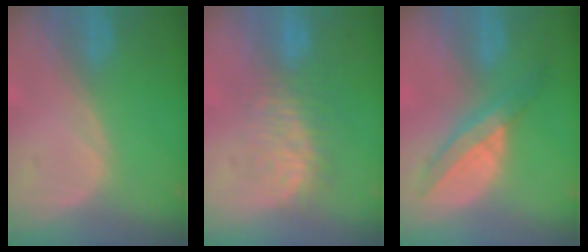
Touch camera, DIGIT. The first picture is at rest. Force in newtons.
{"total": 7.5, "press": 7.3, "slide": 1.7}
{"total": 5.9, "press": 5.8, "slide": 1.0}